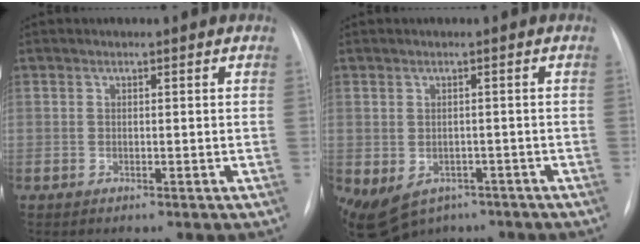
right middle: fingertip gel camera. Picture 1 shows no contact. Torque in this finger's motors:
{"motor_torque": [1.28, -0.86, 0.72, 0.19]}